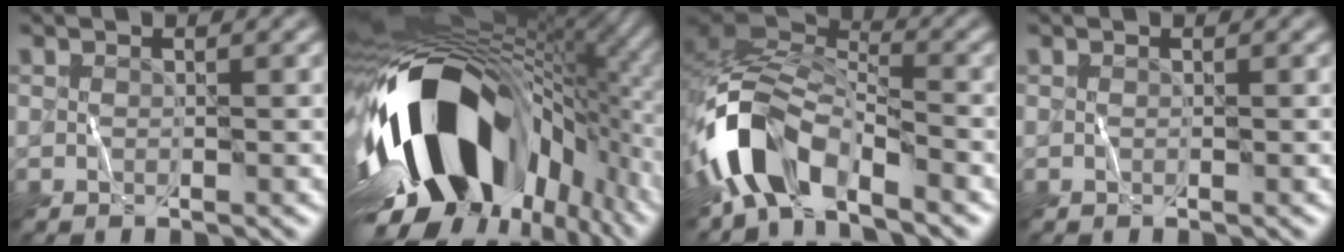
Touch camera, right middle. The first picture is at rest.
{"total": 17.8, "force": [-4.6, 10.4, 13.7], "torque": [-0.227, -0.014, -0.079]}
{"total": 8.1, "force": [-4.9, 3.9, 5.1], "torque": [-0.093, 0.004, -0.106]}
{"total": 0.0}